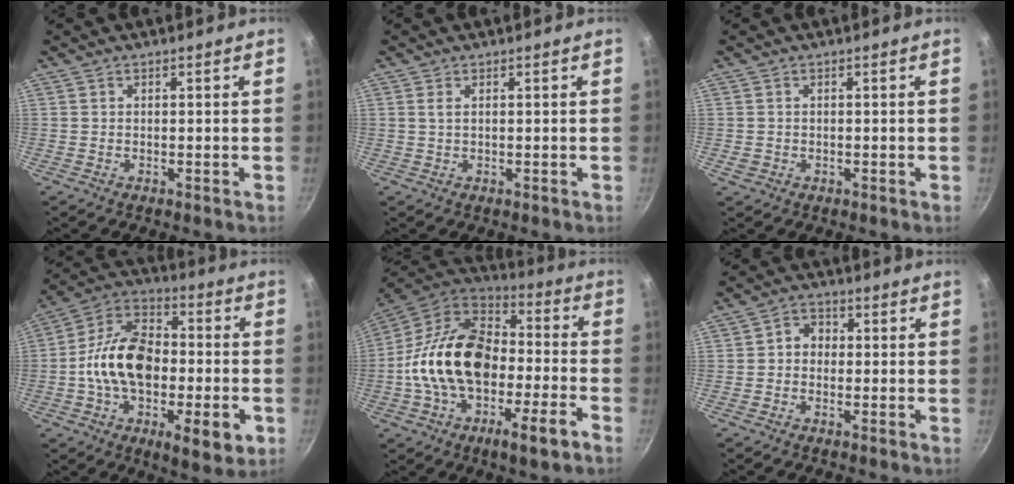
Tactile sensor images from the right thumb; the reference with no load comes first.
{"total": 1.2, "force": [0.4, 0.6, 1.0], "torque": [-0.019, 0.000, 0.006]}
{"total": 1.4, "force": [-0.3, 1.3, 0.6], "torque": [-0.008, 0.001, -0.004]}
{"total": 23.2, "force": [-3.8, 12.4, 19.2], "torque": [-0.294, 0.031, -0.075]}
{"total": 22.7, "force": [-5.7, 11.8, 18.5], "torque": [-0.323, 0.050, -0.108]}
{"total": 3.8, "force": [-0.2, 3.3, 1.9], "torque": [-0.007, 0.011, -0.013]}